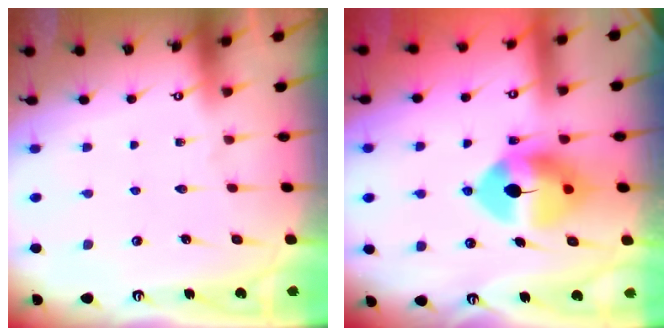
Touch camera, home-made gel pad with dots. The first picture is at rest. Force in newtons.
{"total": 12.0, "press": 11.8, "slide": 2.0}